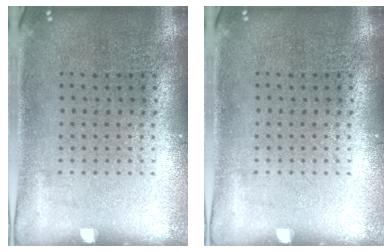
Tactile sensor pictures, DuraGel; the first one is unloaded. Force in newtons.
{"total": 0.0}